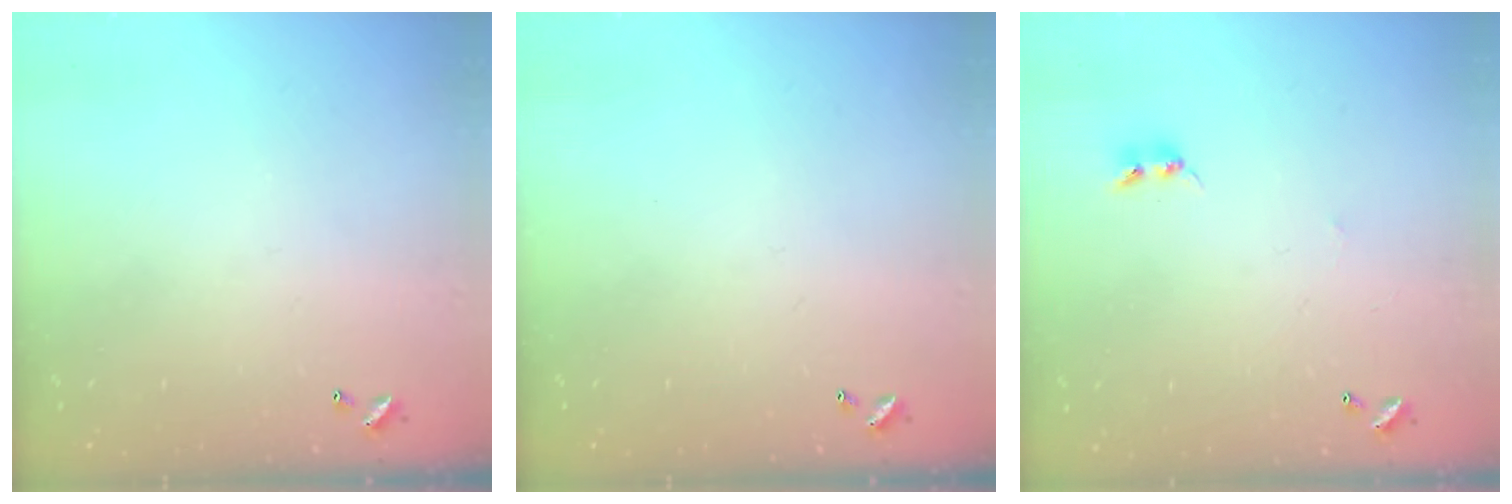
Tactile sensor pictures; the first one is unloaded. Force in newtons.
{"total": 0.0}
{"total": 2.5, "press": 2.5, "slide": 0.4}